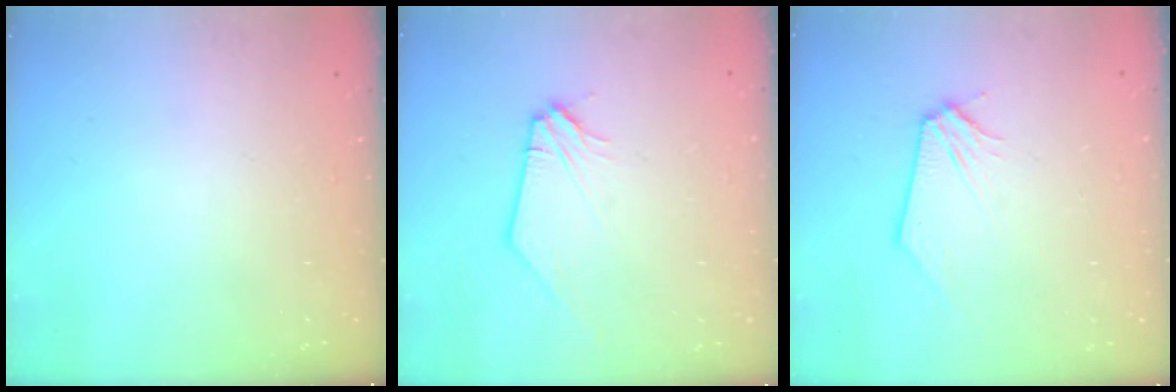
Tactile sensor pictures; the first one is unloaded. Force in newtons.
{"total": 0.8, "press": 0.8, "slide": 0.1}
{"total": 0.0}